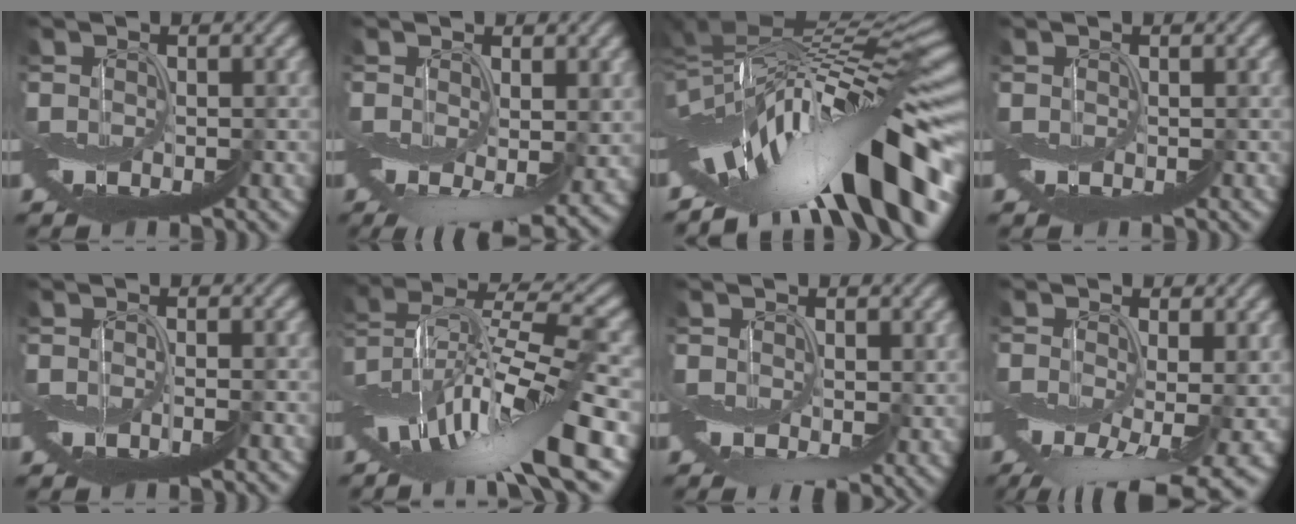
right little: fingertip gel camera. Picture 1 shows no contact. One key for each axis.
{"total": 8.9, "fx": -2.1, "fy": 4.5, "fz": 7.4, "tx": -0.095, "ty": -0.041, "tz": -0.006}
{"total": 14.7, "fx": -5.3, "fy": 5.7, "fz": 12.5, "tx": -0.172, "ty": 0.028, "tz": -0.094}
{"total": 0.0}
{"total": 0.5, "fx": 0.1, "fy": 0.0, "fz": 0.5, "tx": -0.011, "ty": -0.002, "tz": 0.002}
{"total": 12.5, "fx": -0.7, "fy": 3.3, "fz": 12.0, "tx": -0.219, "ty": 0.022, "tz": 0.003}
{"total": 4.3, "fx": -0.5, "fy": 2.4, "fz": 3.5, "tx": -0.050, "ty": -0.016, "tz": 0.000}
{"total": 11.0, "fx": -3.9, "fy": 4.7, "fz": 9.1, "tx": -0.160, "ty": -0.035, "tz": -0.022}